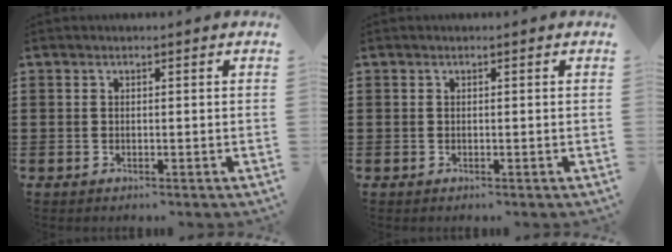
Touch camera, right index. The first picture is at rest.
{"total": 0.0}